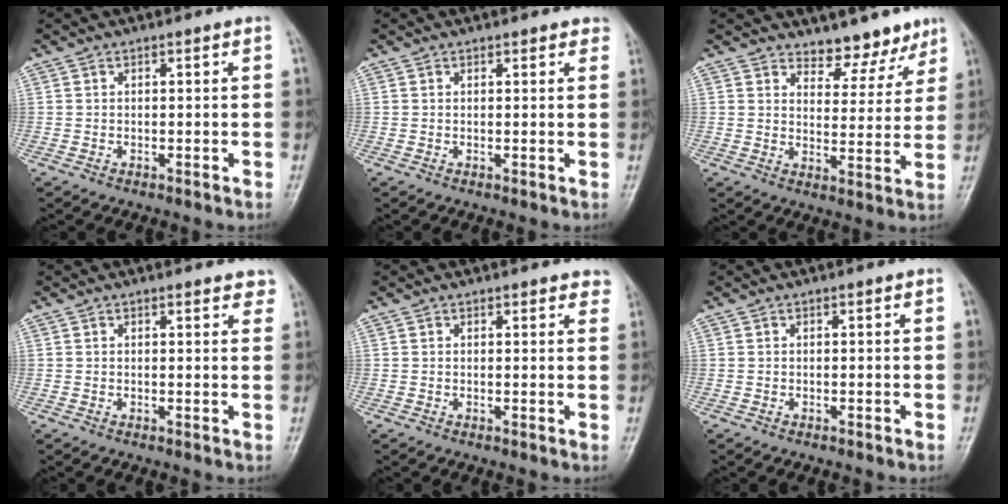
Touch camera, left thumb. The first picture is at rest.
{"total": 2.1, "force": [1.7, 1.0, 0.6], "torque": [0.015, -0.002, 0.009]}
{"total": 7.4, "force": [6.3, 3.5, 1.8], "torque": [0.006, -0.052, 0.089]}
{"total": 3.2, "force": [2.7, 1.2, 1.0], "torque": [0.013, -0.008, 0.019]}
{"total": 3.4, "force": [2.9, 1.3, 1.0], "torque": [0.019, -0.007, 0.020]}
{"total": 0.0}